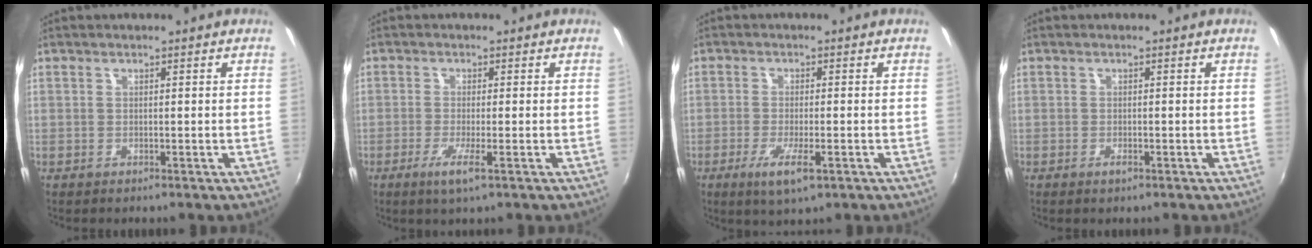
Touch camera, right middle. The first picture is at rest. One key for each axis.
{"total": 3.8, "fx": -1.8, "fy": -0.2, "fz": 3.3, "tx": -0.073, "ty": -0.012, "tz": -0.037}
{"total": 6.0, "fx": -3.0, "fy": 1.2, "fz": 5.1, "tx": -0.108, "ty": -0.017, "tz": -0.052}
{"total": 1.1, "fx": -0.7, "fy": 0.4, "fz": 0.7, "tx": -0.013, "ty": -0.002, "tz": -0.012}